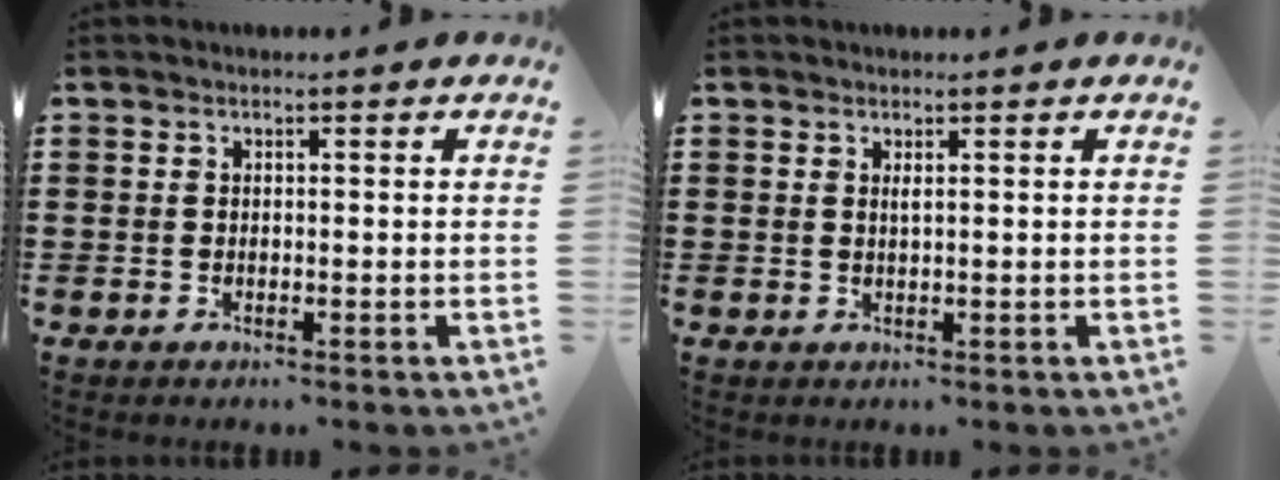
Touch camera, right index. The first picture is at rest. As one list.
[{"total": 0.6, "force": [0.3, 0.0, 0.5], "torque": [-0.011, -0.001, 0.007]}]